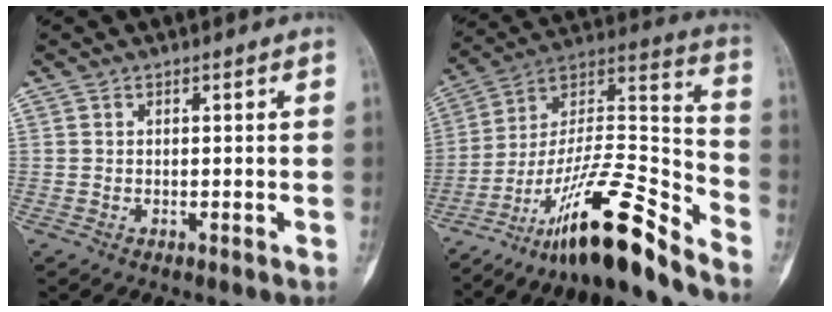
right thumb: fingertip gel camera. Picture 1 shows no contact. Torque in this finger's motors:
{"motor_torque": [3.07, 0.85, 1.02, -1.75, 0.39]}